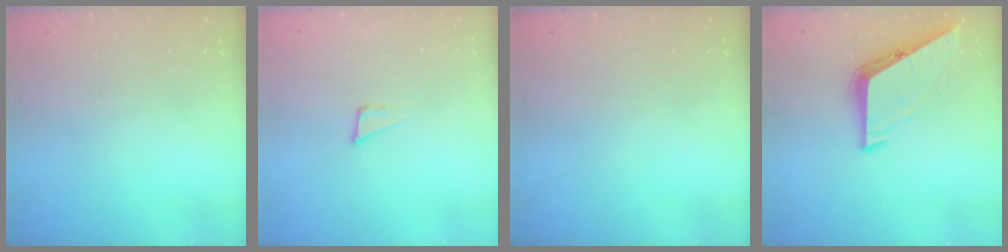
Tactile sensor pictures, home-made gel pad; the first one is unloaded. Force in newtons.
{"total": 3.1, "press": 3.0, "slide": 0.9}
{"total": 0.0}
{"total": 6.8, "press": 6.8, "slide": 0.4}